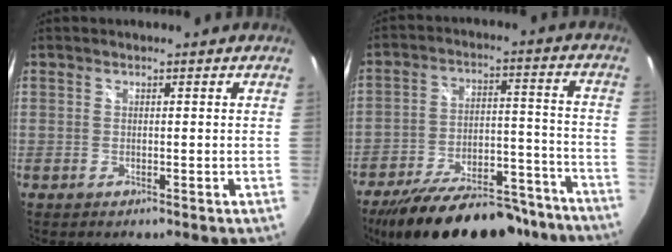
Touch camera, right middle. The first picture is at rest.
{"total": 26.9, "force": [-21.8, 9.8, 12.4], "torque": [-0.220, 0.002, -0.292]}